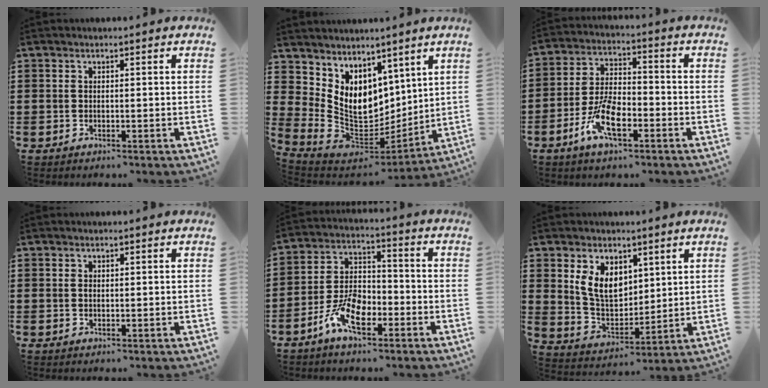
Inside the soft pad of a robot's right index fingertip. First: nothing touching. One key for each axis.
{"total": 9.7, "fx": 3.5, "fy": 7.6, "fz": 4.9, "tx": -0.127, "ty": -0.039, "tz": 0.075}
{"total": 8.4, "fx": -3.9, "fy": 3.7, "fz": 6.4, "tx": -0.150, "ty": -0.003, "tz": -0.077}
{"total": 0.6, "fx": 0.2, "fy": 0.4, "fz": 0.5, "tx": -0.012, "ty": 0.000, "tz": 0.003}
{"total": 8.1, "fx": -4.3, "fy": 4.4, "fz": 5.3, "tx": -0.127, "ty": 0.007, "tz": -0.085}
{"total": 7.5, "fx": 3.3, "fy": 5.2, "fz": 4.3, "tx": -0.109, "ty": 0.004, "tz": 0.062}